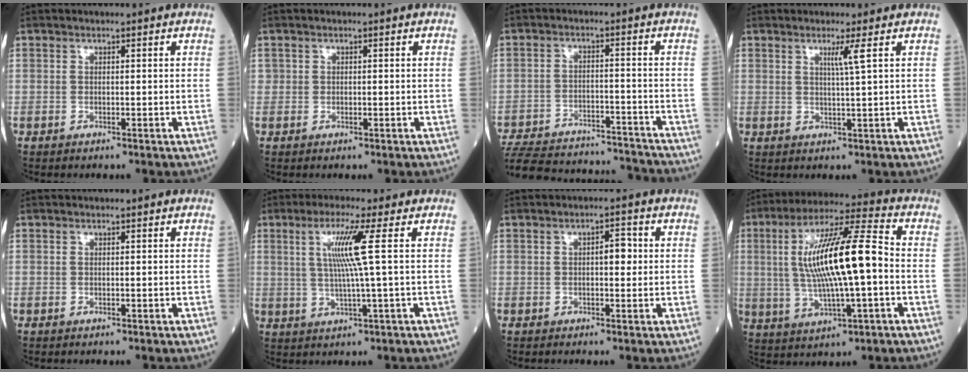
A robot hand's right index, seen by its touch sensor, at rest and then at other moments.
{"total": 0.7, "force": [-0.1, 0.5, 0.4], "torque": [-0.006, -0.001, -0.002]}
{"total": 22.4, "force": [-21.0, 3.9, 6.7], "torque": [-0.149, -0.016, -0.299]}
{"total": 2.5, "force": [1.2, -0.9, 2.0], "torque": [-0.033, -0.007, 0.023]}
{"total": 0.0}
{"total": 7.0, "force": [1.7, -1.5, 6.7], "torque": [-0.127, -0.001, 0.037]}
{"total": 2.9, "force": [0.3, 1.2, 2.6], "torque": [-0.036, 0.008, 0.002]}
{"total": 16.0, "force": [0.1, 2.3, 15.9], "torque": [-0.295, 0.018, 0.001]}